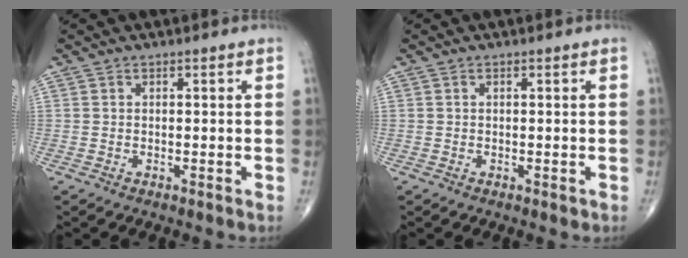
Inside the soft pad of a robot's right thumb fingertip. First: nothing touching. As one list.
[{"total": 0.7, "force": [-0.1, 0.4, 0.6], "torque": [-0.008, -0.001, 0.001]}]